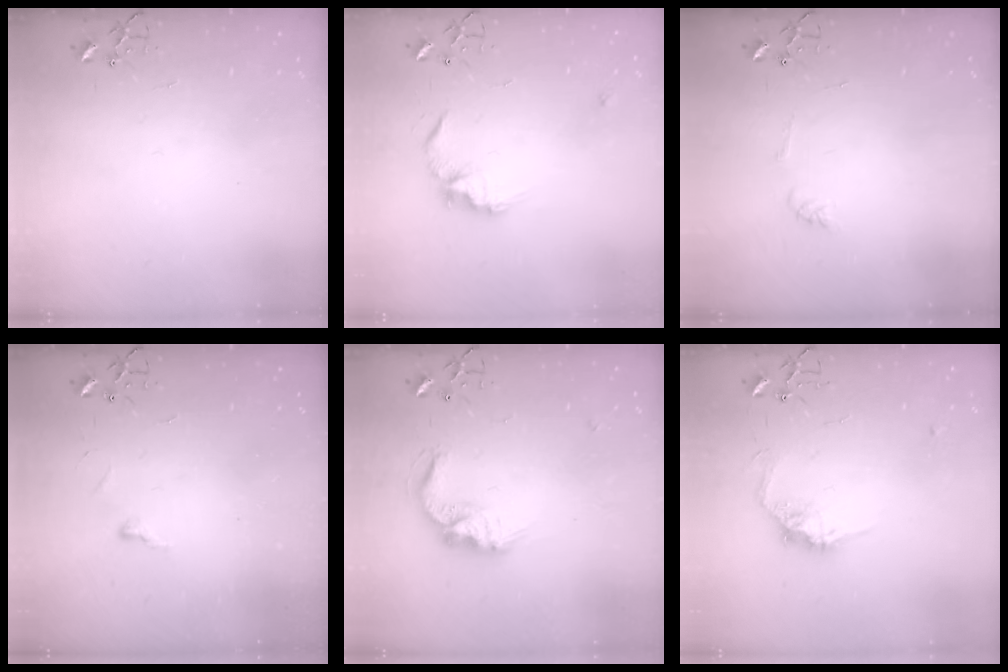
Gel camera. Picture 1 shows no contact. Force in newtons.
{"total": 11.9, "press": 11.8, "slide": 1.0}
{"total": 5.5, "press": 5.4, "slide": 0.7}
{"total": 4.3, "press": 4.2, "slide": 0.7}
{"total": 13.9, "press": 13.9, "slide": 0.3}
{"total": 10.2, "press": 10.2, "slide": 0.1}